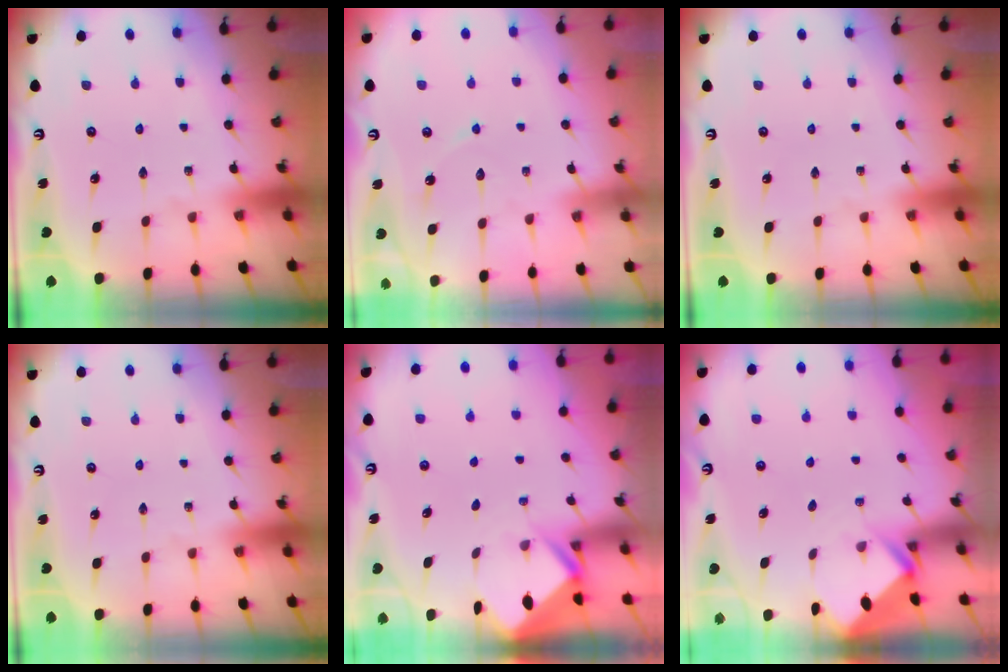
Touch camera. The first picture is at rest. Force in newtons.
{"total": 4.7, "press": 4.7, "slide": 0.5}
{"total": 0.0}
{"total": 0.0}
{"total": 2.3, "press": 2.3, "slide": 0.1}
{"total": 2.8, "press": 2.8, "slide": 0.2}